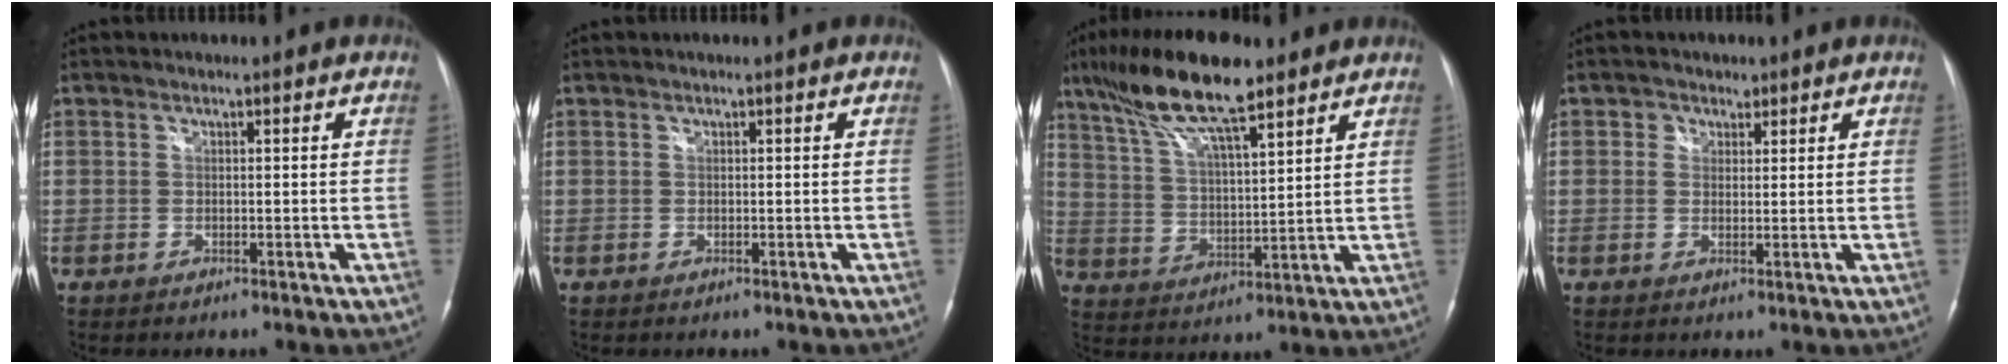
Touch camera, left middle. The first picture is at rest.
{"total": 0.0}
{"total": 14.6, "force": [10.2, 2.7, 10.0], "torque": [-0.192, 0.021, 0.188]}
{"total": 2.3, "force": [1.2, 2.0, 0.3], "torque": [0.000, 0.003, 0.013]}